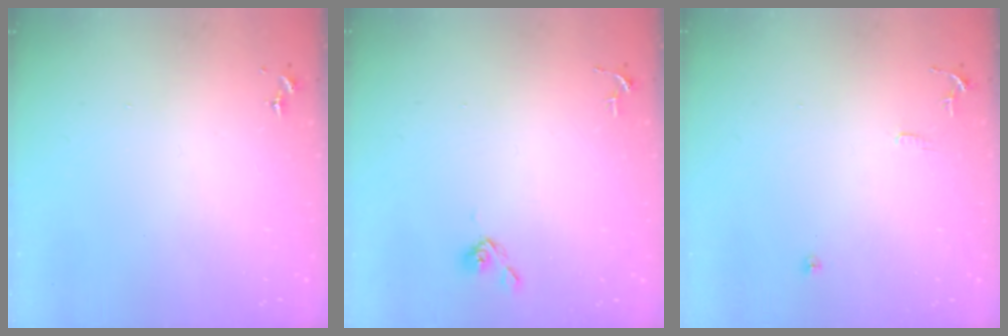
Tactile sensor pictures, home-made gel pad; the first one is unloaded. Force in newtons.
{"total": 4.8, "press": 4.8, "slide": 0.6}
{"total": 7.1, "press": 7.1, "slide": 0.7}